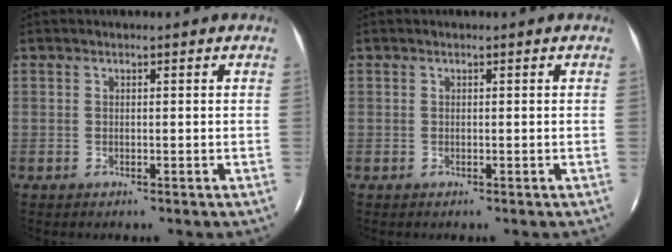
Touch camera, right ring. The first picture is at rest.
{"total": 0.0}